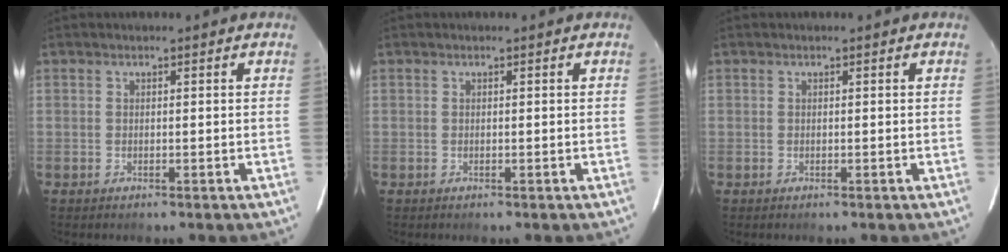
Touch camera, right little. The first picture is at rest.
{"total": 0.0}
{"total": 0.0}